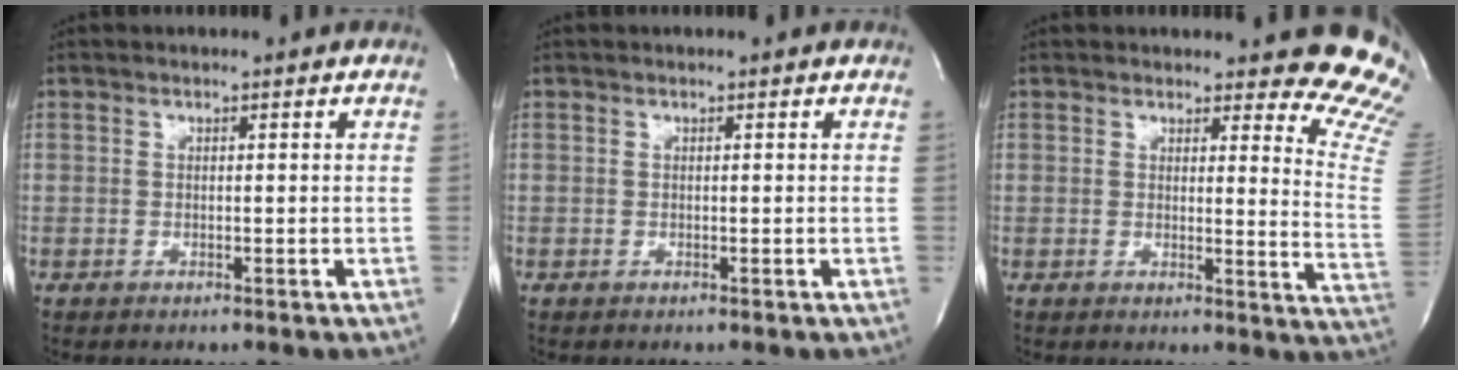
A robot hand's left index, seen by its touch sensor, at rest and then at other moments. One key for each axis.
{"total": 0.0}
{"total": 11.4, "fx": 10.5, "fy": 1.4, "fz": 4.3, "tx": -0.025, "ty": -0.106, "tz": 0.082}